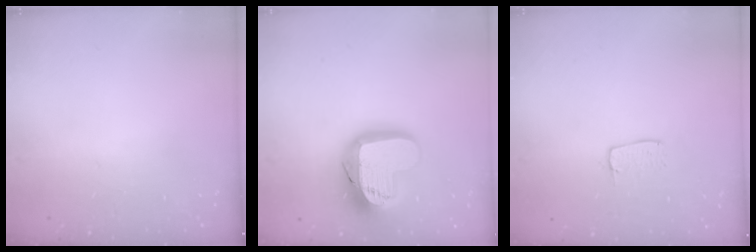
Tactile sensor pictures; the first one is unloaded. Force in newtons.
{"total": 18.9, "press": 18.8, "slide": 1.7}
{"total": 4.4, "press": 4.4, "slide": 0.3}